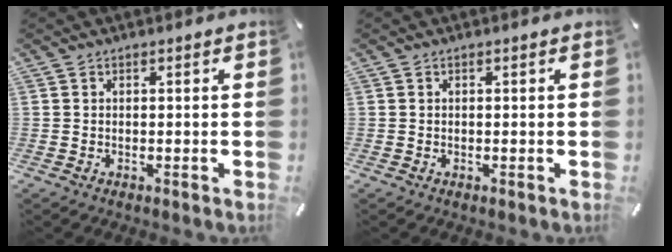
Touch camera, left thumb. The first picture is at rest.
{"total": 0.0}